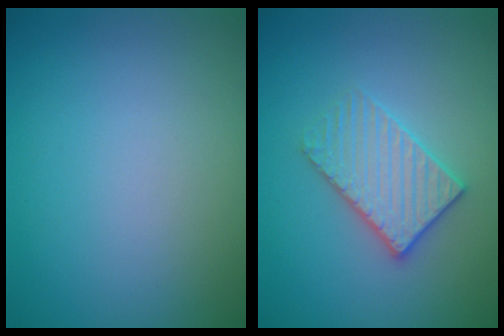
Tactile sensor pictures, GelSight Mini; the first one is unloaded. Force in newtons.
{"total": 3.3, "press": 3.1, "slide": 1.1}